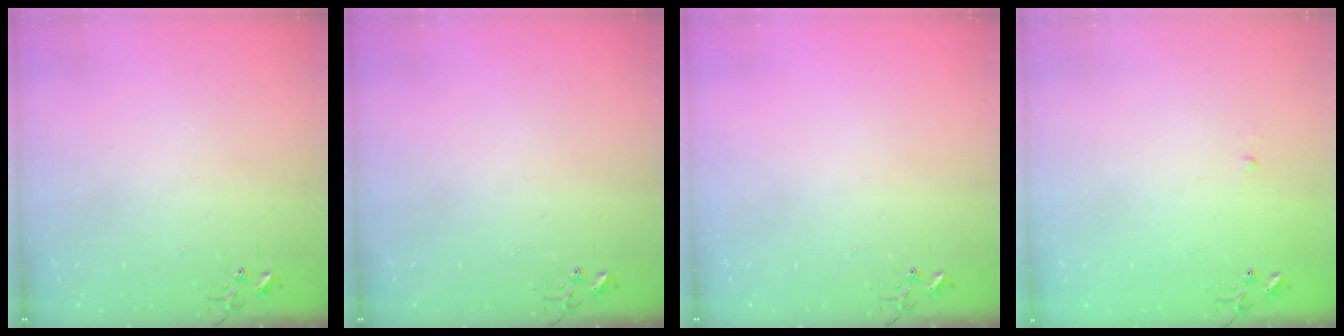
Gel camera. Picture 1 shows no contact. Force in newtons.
{"total": 0.0}
{"total": 0.0}
{"total": 2.6, "press": 2.5, "slide": 0.4}